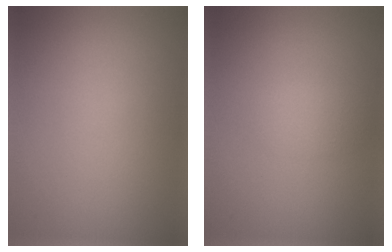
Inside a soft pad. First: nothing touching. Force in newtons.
{"total": 1.4, "press": 1.4, "slide": 0.0}